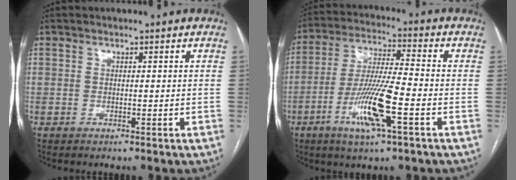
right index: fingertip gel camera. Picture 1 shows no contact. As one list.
[{"total": 12.3, "force": [-4.6, 0.8, 11.4], "torque": [-0.224, -0.012, -0.087]}]